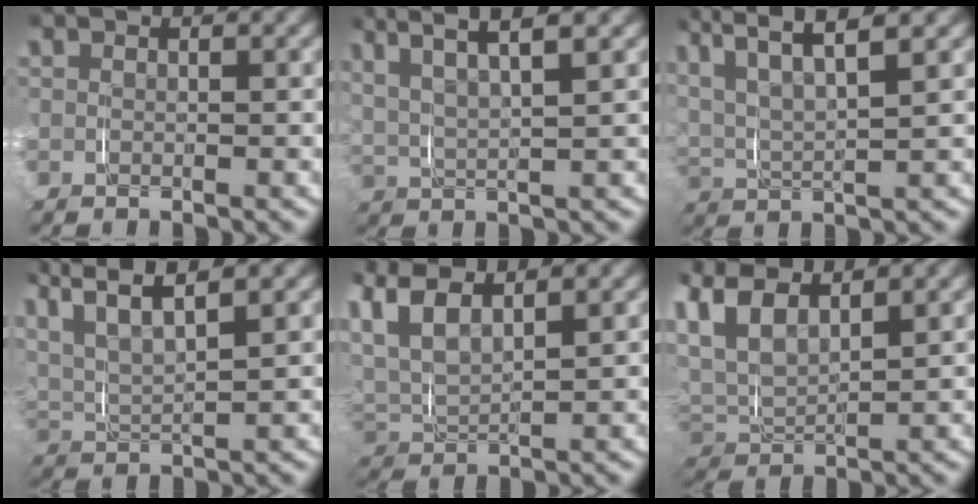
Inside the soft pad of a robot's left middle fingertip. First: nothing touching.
{"total": 6.7, "force": [4.4, 2.5, 4.3], "torque": [-0.089, 0.022, 0.065]}
{"total": 6.5, "force": [3.7, 2.9, 4.5], "torque": [-0.108, 0.005, 0.060]}
{"total": 7.3, "force": [3.9, 3.7, 4.9], "torque": [-0.124, 0.003, 0.064]}
{"total": 6.9, "force": [2.5, 4.8, 4.3], "torque": [-0.141, -0.010, 0.044]}
{"total": 7.4, "force": [2.2, 5.5, 4.5], "torque": [-0.148, -0.014, 0.040]}